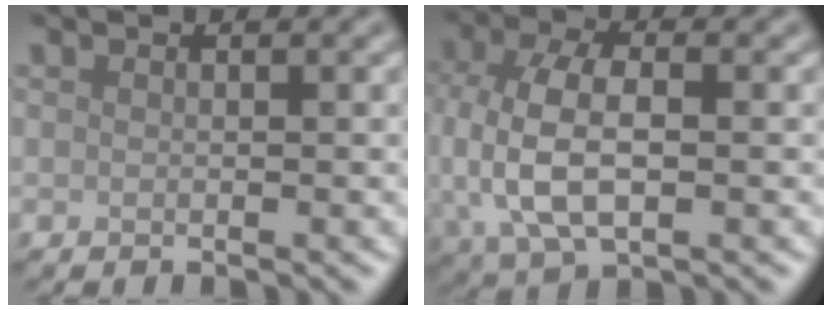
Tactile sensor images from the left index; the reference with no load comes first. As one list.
[{"total": 7.5, "force": [-0.2, 4.2, 6.2], "torque": [-0.139, 0.002, -0.007]}]